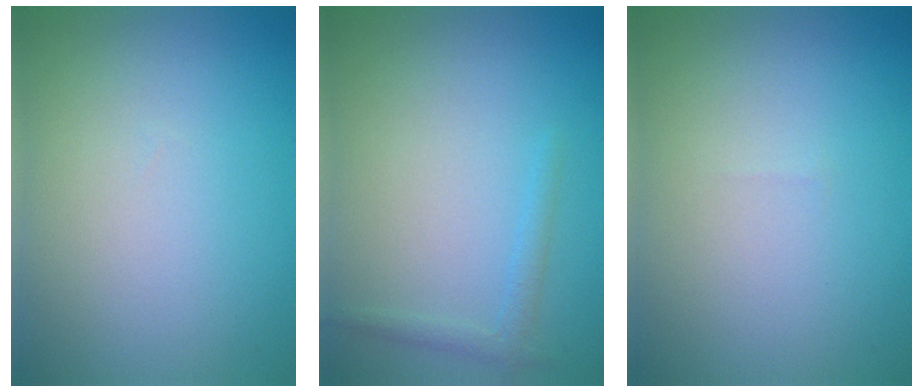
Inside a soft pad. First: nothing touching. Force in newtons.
{"total": 1.2, "press": 1.2, "slide": 0.1}
{"total": 0.0}